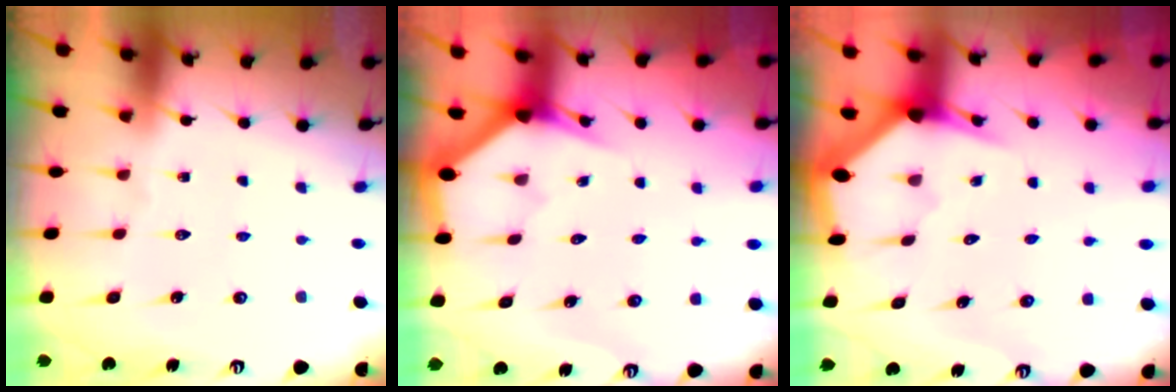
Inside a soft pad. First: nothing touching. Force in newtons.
{"total": 3.0, "press": 3.0, "slide": 0.1}
{"total": 3.2, "press": 3.2, "slide": 0.3}